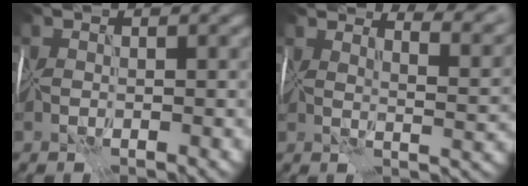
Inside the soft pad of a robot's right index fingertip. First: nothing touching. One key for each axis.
{"total": 9.8, "fx": 8.0, "fy": 2.3, "fz": 5.1, "tx": -0.055, "ty": 0.024, "tz": 0.081}